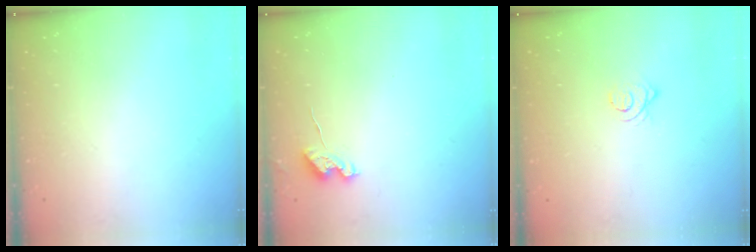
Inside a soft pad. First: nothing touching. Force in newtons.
{"total": 5.0, "press": 4.9, "slide": 0.6}
{"total": 3.2, "press": 3.2, "slide": 0.4}